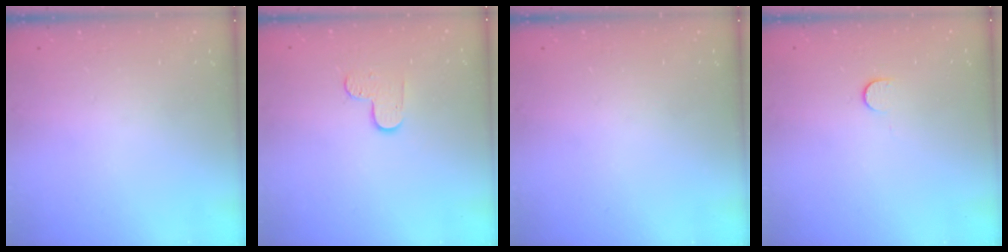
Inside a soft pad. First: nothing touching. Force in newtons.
{"total": 5.5, "press": 5.5, "slide": 0.4}
{"total": 0.0}
{"total": 6.1, "press": 6.1, "slide": 0.6}